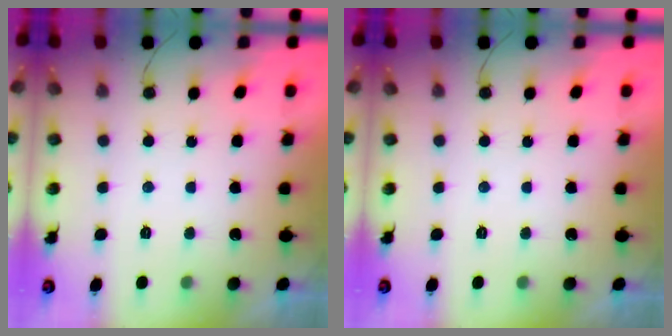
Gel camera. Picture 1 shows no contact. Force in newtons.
{"total": 0.0}